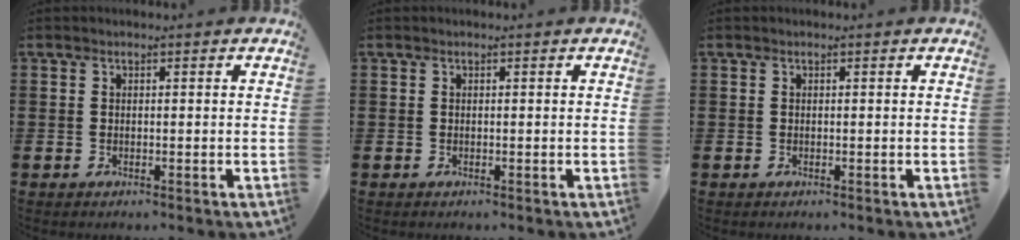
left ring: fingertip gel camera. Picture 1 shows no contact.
{"total": 0.0}
{"total": 0.0}